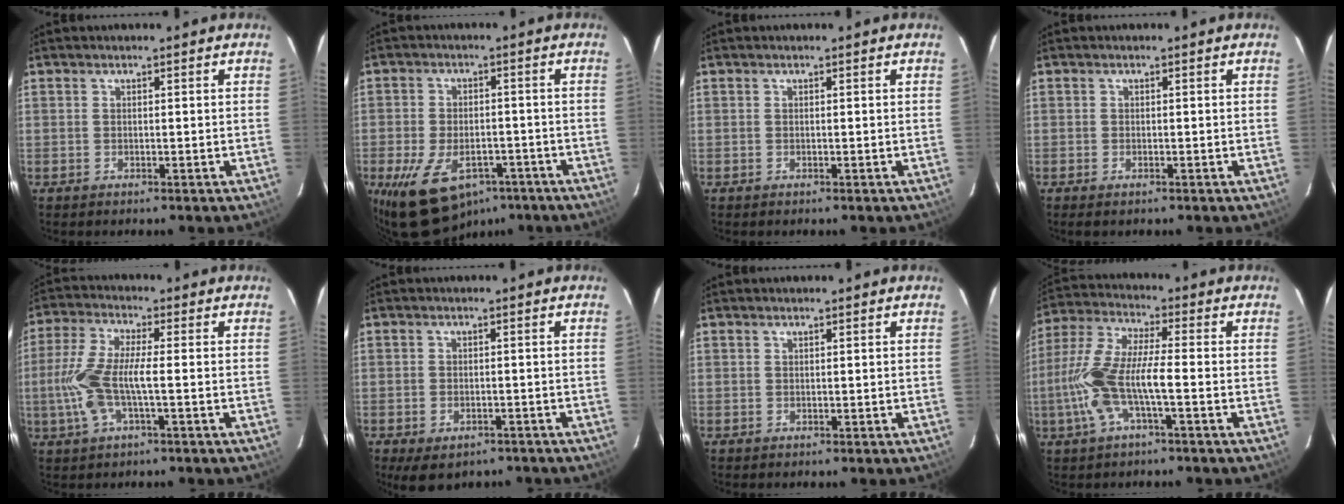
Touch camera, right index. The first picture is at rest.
{"total": 15.2, "force": [-8.5, 8.9, 8.9], "torque": [-0.193, -0.017, -0.127]}
{"total": 0.0}
{"total": 1.1, "force": [-0.8, 0.5, 0.6], "torque": [-0.012, -0.004, -0.015]}
{"total": 9.9, "force": [-1.9, 2.6, 9.4], "torque": [-0.207, 0.001, -0.036]}
{"total": 6.5, "force": [-4.3, 3.5, 3.3], "torque": [-0.060, -0.012, -0.053]}
{"total": 0.5, "force": [0.2, 0.5, 0.0], "torque": [0.003, 0.003, 0.004]}
{"total": 12.0, "force": [-3.2, 2.5, 11.3], "torque": [-0.246, 0.002, -0.062]}